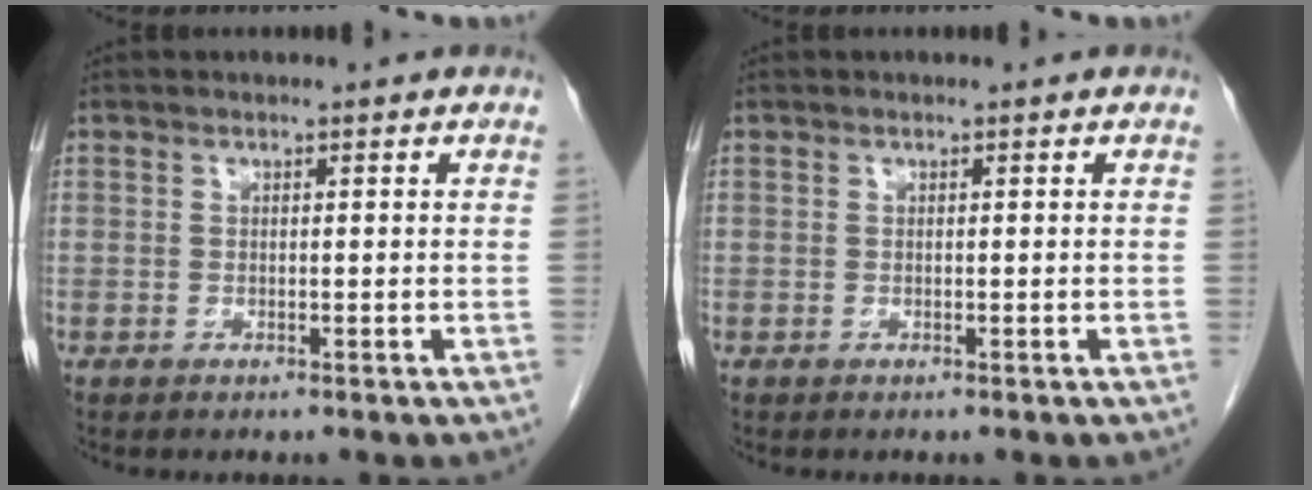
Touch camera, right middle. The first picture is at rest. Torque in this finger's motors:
{"motor_torque": [0.00, 0.00, 0.00, 0.00]}